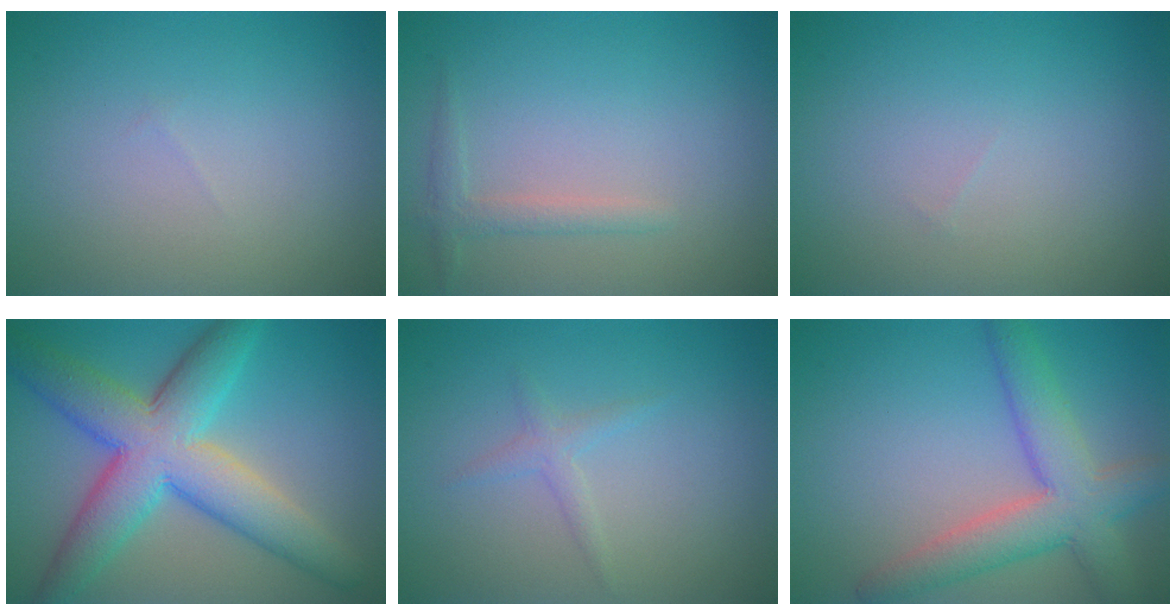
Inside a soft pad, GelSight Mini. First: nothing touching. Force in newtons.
{"total": 1.5, "press": 1.5, "slide": 0.1}
{"total": 0.0}
{"total": 9.6, "press": 9.6, "slide": 0.3}
{"total": 1.2, "press": 1.2, "slide": 0.1}
{"total": 6.1, "press": 6.0, "slide": 0.6}